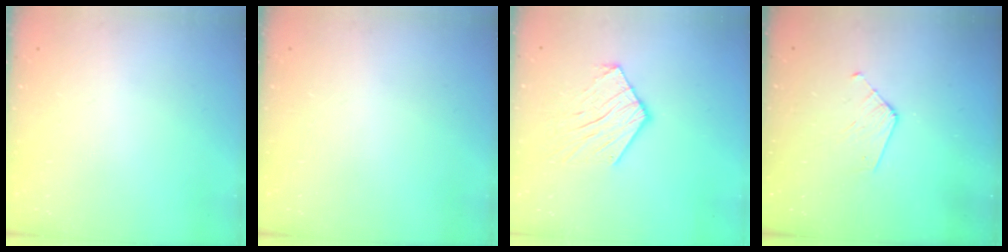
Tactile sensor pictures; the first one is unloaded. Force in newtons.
{"total": 0.0}
{"total": 11.4, "press": 11.4, "slide": 1.0}
{"total": 5.9, "press": 5.9, "slide": 0.5}